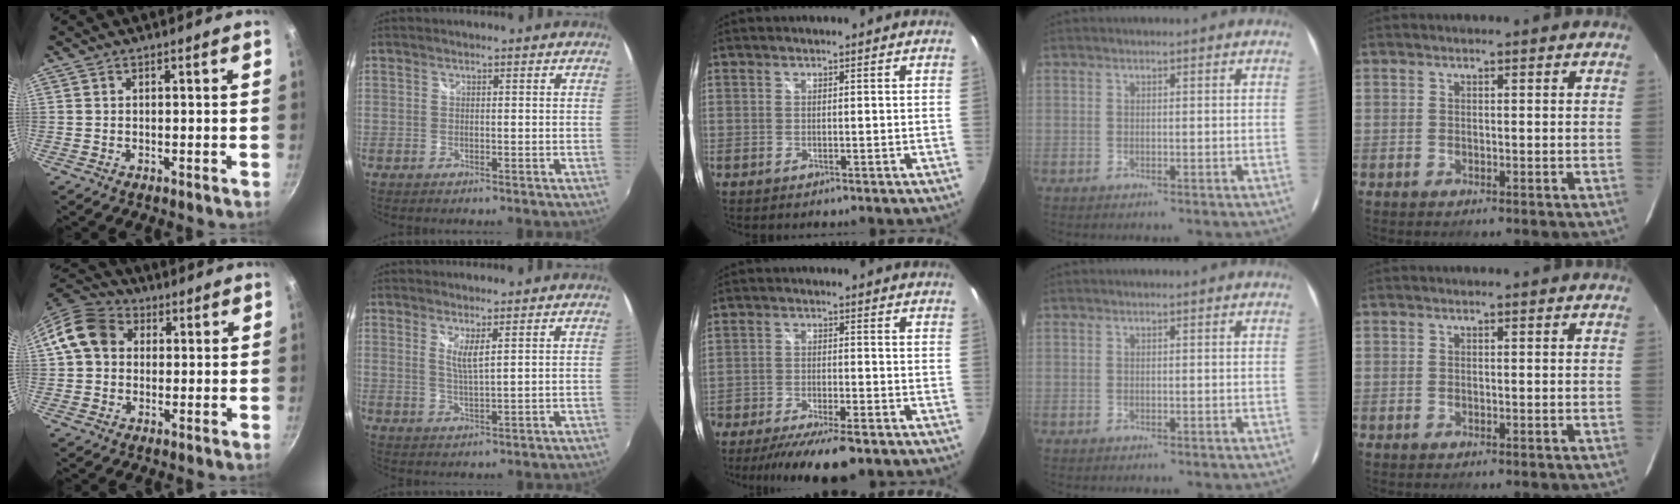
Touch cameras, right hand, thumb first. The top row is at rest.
{"thumb": {"total": 9.8, "force": [1.7, 8.1, 5.3], "torque": [-0.072, 0.021, 0.011]}, "index": {"total": 3.2, "force": [1.6, 0.1, 2.7], "torque": [-0.051, -0.010, 0.025]}, "middle": {"total": 12.7, "force": [-9.9, 3.0, 7.3], "torque": [-0.156, -0.034, -0.162]}}